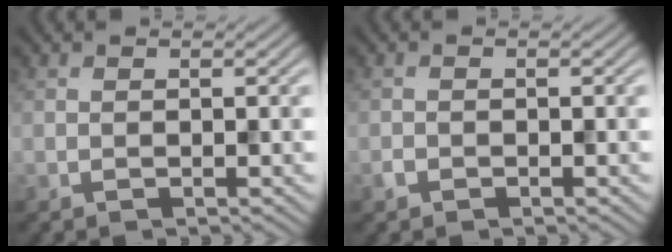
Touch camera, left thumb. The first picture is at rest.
{"total": 0.8, "force": [-0.5, 0.5, 0.2], "torque": [-0.004, -0.002, -0.012]}